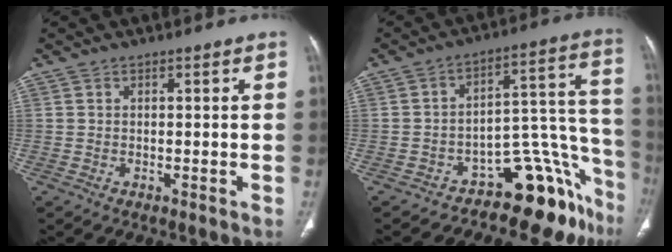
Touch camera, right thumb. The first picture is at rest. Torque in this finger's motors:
{"motor_torque": [3.38, 1.63, 1.03, -0.65, 0.01]}